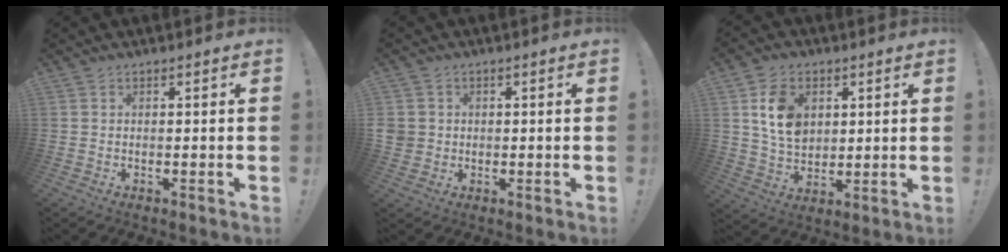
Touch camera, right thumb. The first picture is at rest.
{"total": 3.4, "force": [0.4, 3.2, 1.0], "torque": [-0.021, 0.001, 0.009]}
{"total": 12.3, "force": [4.1, 9.4, 6.9], "torque": [-0.107, -0.005, 0.080]}